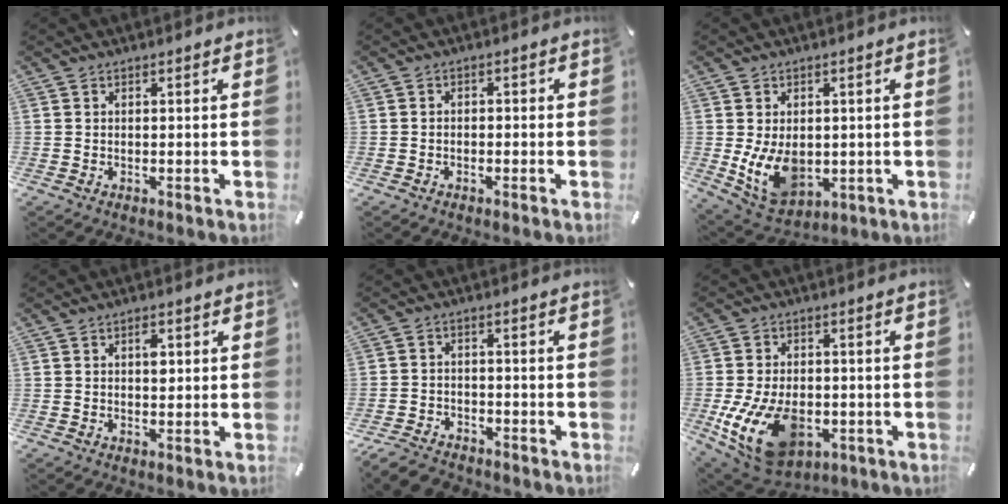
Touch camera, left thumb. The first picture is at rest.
{"total": 1.6, "force": [-1.2, 0.8, 0.6], "torque": [-0.012, 0.008, -0.026]}
{"total": 10.6, "force": [-0.8, 7.9, 7.0], "torque": [-0.132, -0.002, -0.007]}
{"total": 2.5, "force": [0.6, 1.6, 1.9], "torque": [-0.016, -0.003, 0.003]}
{"total": 5.2, "force": [-4.5, 2.1, 1.3], "torque": [-0.028, 0.021, -0.088]}
{"total": 16.3, "force": [-4.4, 10.5, 11.7], "torque": [-0.234, 0.006, -0.069]}